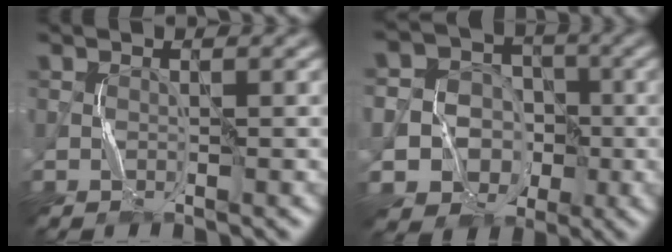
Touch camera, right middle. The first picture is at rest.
{"total": 10.4, "force": [-2.9, 9.5, 3.1], "torque": [-0.063, -0.013, -0.070]}